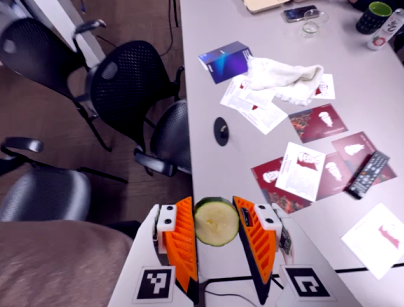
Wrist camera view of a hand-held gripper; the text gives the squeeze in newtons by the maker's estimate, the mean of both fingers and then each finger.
{"total": 8.9, "left": 8.6, "right": 9.2}